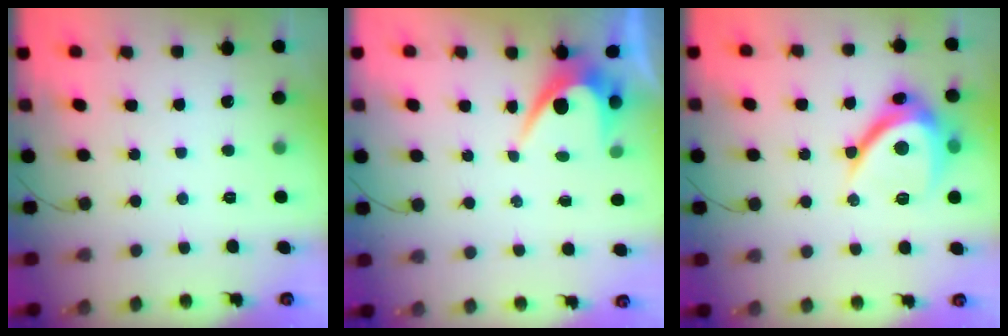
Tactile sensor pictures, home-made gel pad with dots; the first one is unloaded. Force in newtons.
{"total": 5.0, "press": 5.0, "slide": 0.4}
{"total": 12.2, "press": 12.2, "slide": 1.3}